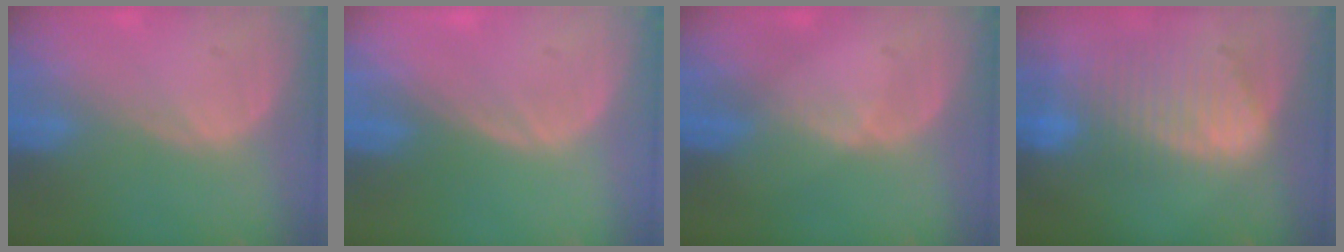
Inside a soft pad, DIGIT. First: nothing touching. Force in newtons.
{"total": 0.0}
{"total": 0.8, "press": 0.8, "slide": 0.1}
{"total": 9.3, "press": 8.2, "slide": 4.5}